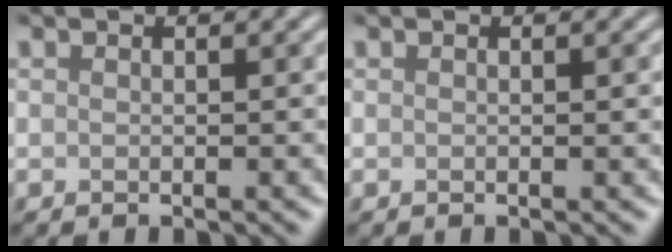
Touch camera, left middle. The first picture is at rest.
{"total": 0.5, "force": [0.1, 0.1, 0.5], "torque": [-0.005, 0.002, -0.001]}